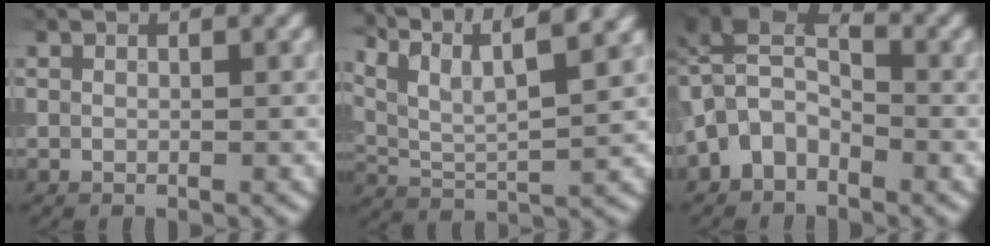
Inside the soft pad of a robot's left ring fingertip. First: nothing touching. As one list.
[{"total": 10.8, "force": [7.8, 2.9, 6.8], "torque": [-0.138, 0.029, 0.103]}, {"total": 5.9, "force": [-1.7, 4.1, 3.9], "torque": [-0.057, 0.017, -0.050]}]